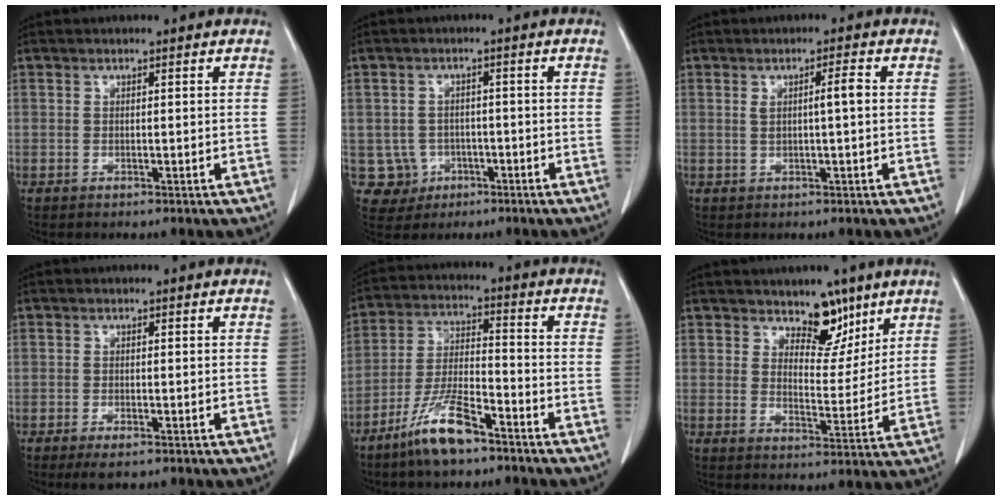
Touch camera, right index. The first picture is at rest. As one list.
[{"total": 4.9, "force": [-1.3, 4.7, 0.2], "torque": [0.000, 0.010, -0.013]}, {"total": 2.8, "force": [0.3, 0.1, 2.8], "torque": [-0.047, 0.002, 0.007]}, {"total": 2.8, "force": [-1.9, 0.7, 1.9], "torque": [-0.031, -0.005, -0.028]}, {"total": 10.1, "force": [-7.1, 2.0, 6.9], "torque": [-0.144, -0.013, -0.138]}, {"total": 6.6, "force": [4.8, 3.3, 3.2], "torque": [-0.034, -0.007, 0.079]}]